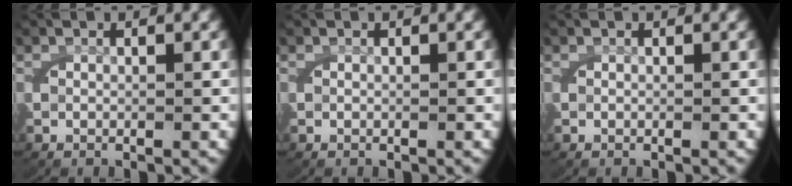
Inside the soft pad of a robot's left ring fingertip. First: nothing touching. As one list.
[{"total": 0.0}, {"total": 0.0}]